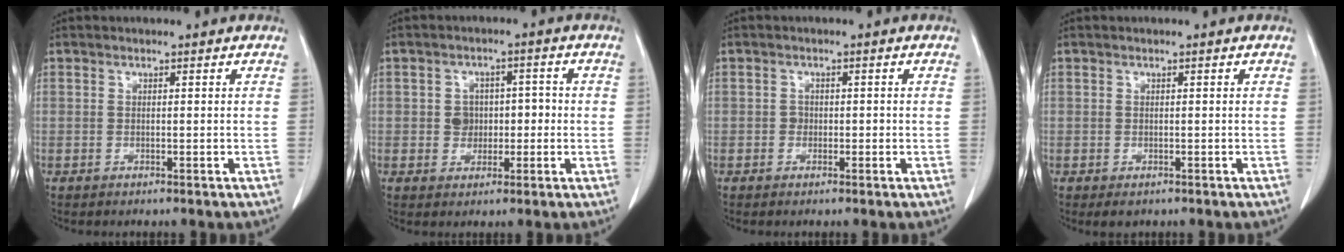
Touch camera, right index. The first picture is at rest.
{"total": 4.1, "force": [-0.4, 3.6, 1.9], "torque": [-0.022, 0.018, -0.004]}
{"total": 1.1, "force": [-0.3, 1.0, 0.4], "torque": [-0.005, 0.004, -0.005]}
{"total": 1.4, "force": [-0.8, 0.9, 0.6], "torque": [-0.008, 0.001, -0.004]}